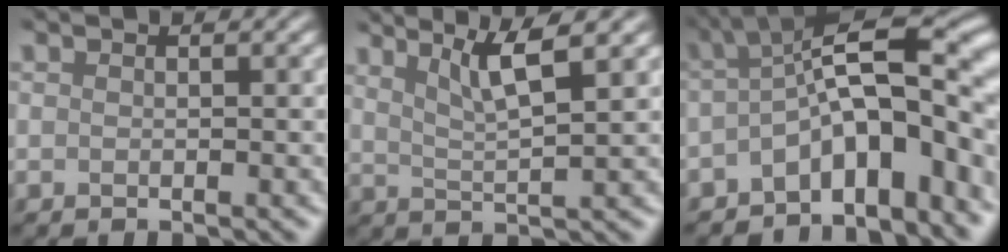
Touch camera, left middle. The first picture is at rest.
{"total": 3.8, "force": [3.0, 0.0, 2.3], "torque": [-0.041, 0.002, 0.055]}
{"total": 10.5, "force": [-2.7, 3.8, 9.4], "torque": [-0.139, 0.021, -0.051]}